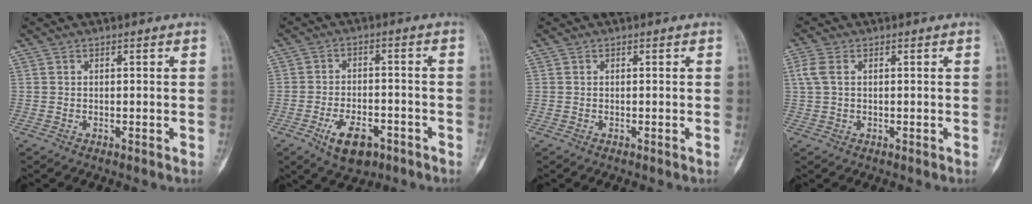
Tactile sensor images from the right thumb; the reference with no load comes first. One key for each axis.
{"total": 8.6, "fx": -4.5, "fy": 4.6, "fz": 5.7, "tx": -0.082, "ty": 0.024, "tz": -0.066}
{"total": 0.0}
{"total": 3.4, "fx": 0.7, "fy": 2.1, "fz": 2.5, "tx": -0.075, "ty": 0.013, "tz": 0.015}